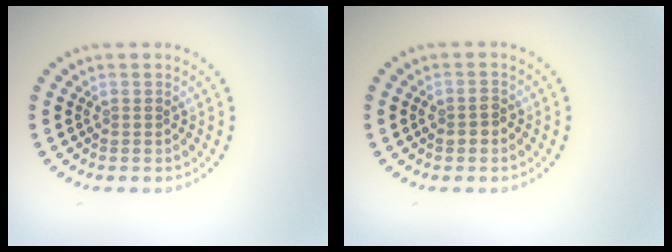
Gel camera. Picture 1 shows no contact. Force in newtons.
{"total": 1.4, "press": 1.4, "slide": 0.3}